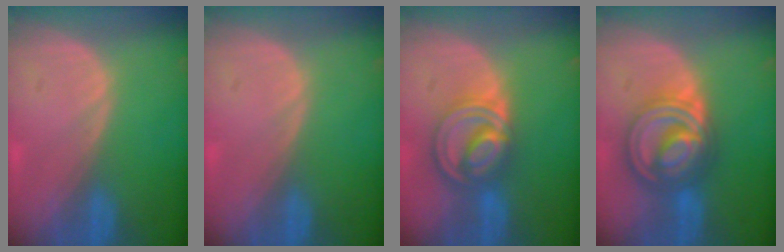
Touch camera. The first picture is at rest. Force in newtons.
{"total": 0.0}
{"total": 8.6, "press": 7.2, "slide": 4.7}
{"total": 9.2, "press": 9.2, "slide": 0.7}